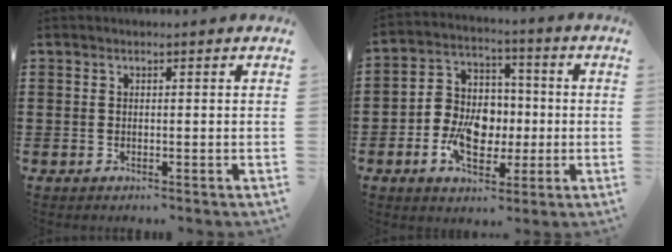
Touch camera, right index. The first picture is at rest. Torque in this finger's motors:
{"motor_torque": [2.14, 0.00, 0.39, 0.21]}